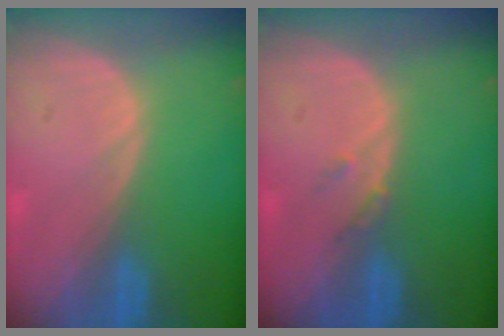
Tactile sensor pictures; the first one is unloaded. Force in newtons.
{"total": 1.5, "press": 1.3, "slide": 0.7}